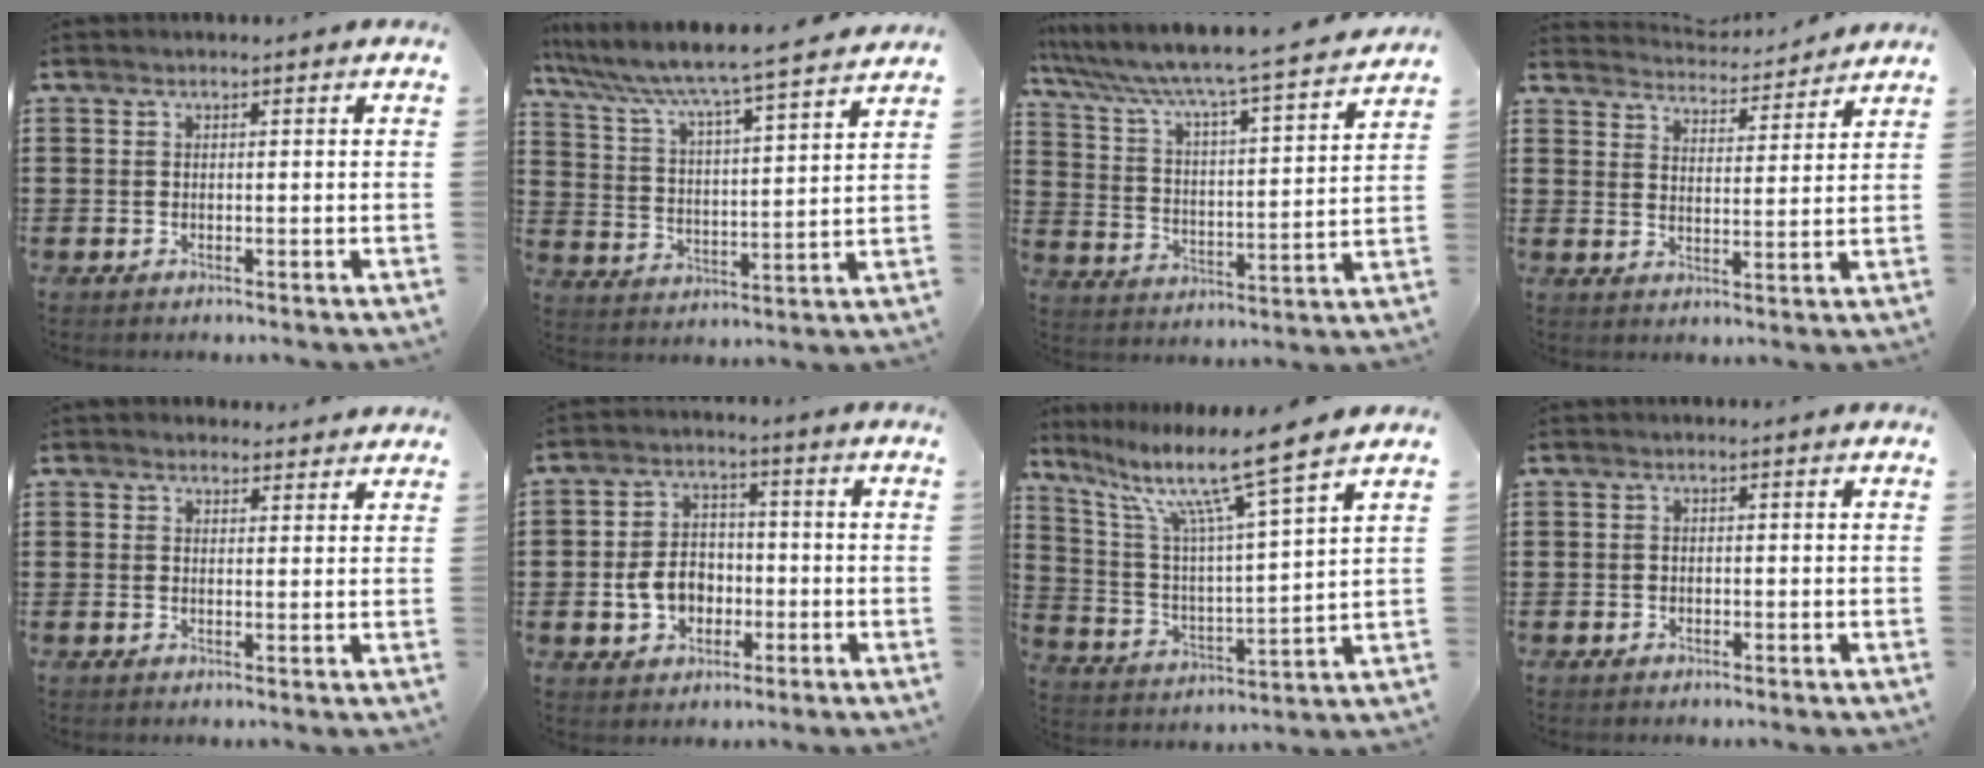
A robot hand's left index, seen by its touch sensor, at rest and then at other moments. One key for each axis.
{"total": 5.0, "fx": 4.5, "fy": -0.6, "fz": 2.0, "tx": -0.064, "ty": -0.047, "tz": 0.064}
{"total": 5.3, "fx": 4.7, "fy": -0.3, "fz": 2.5, "tx": -0.074, "ty": -0.049, "tz": 0.066}
{"total": 4.0, "fx": 4.0, "fy": -0.2, "fz": 0.2, "tx": -0.024, "ty": -0.029, "tz": 0.066}
{"total": 2.0, "fx": 1.9, "fy": 0.7, "fz": 0.0, "tx": -0.006, "ty": 0.000, "tz": 0.037}
{"total": 6.6, "fx": -1.7, "fy": 5.2, "fz": 3.7, "tx": -0.081, "ty": 0.007, "tz": -0.035}
{"total": 11.2, "fx": 8.4, "fy": -0.2, "fz": 7.3, "tx": -0.166, "ty": -0.056, "tz": 0.130}
{"total": 0.7, "fx": -0.3, "fy": 0.6, "fz": 0.1, "tx": -0.005, "ty": 0.002, "tz": -0.007}